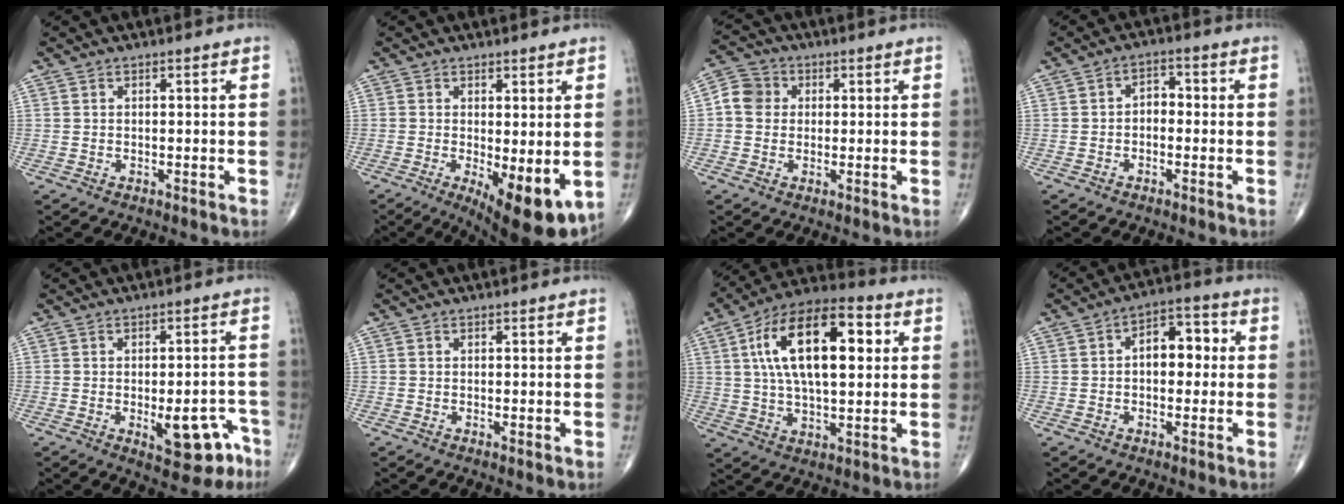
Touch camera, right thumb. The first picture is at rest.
{"total": 10.5, "force": [-2.5, 3.5, 9.6], "torque": [-0.129, -0.024, -0.026]}
{"total": 5.4, "force": [0.5, 4.9, 2.2], "torque": [-0.027, 0.012, -0.003]}
{"total": 3.4, "force": [-0.5, 2.3, 2.4], "torque": [-0.022, 0.017, -0.018]}
{"total": 9.9, "force": [-4.1, 4.4, 7.8], "torque": [-0.071, 0.026, -0.043]}
{"total": 0.5, "force": [0.0, 0.1, 0.5], "torque": [-0.010, -0.003, -0.002]}
{"total": 20.1, "force": [4.8, 9.2, 17.2], "torque": [-0.282, 0.014, 0.073]}
{"total": 8.2, "force": [0.7, 5.0, 6.4], "torque": [-0.065, 0.025, 0.002]}